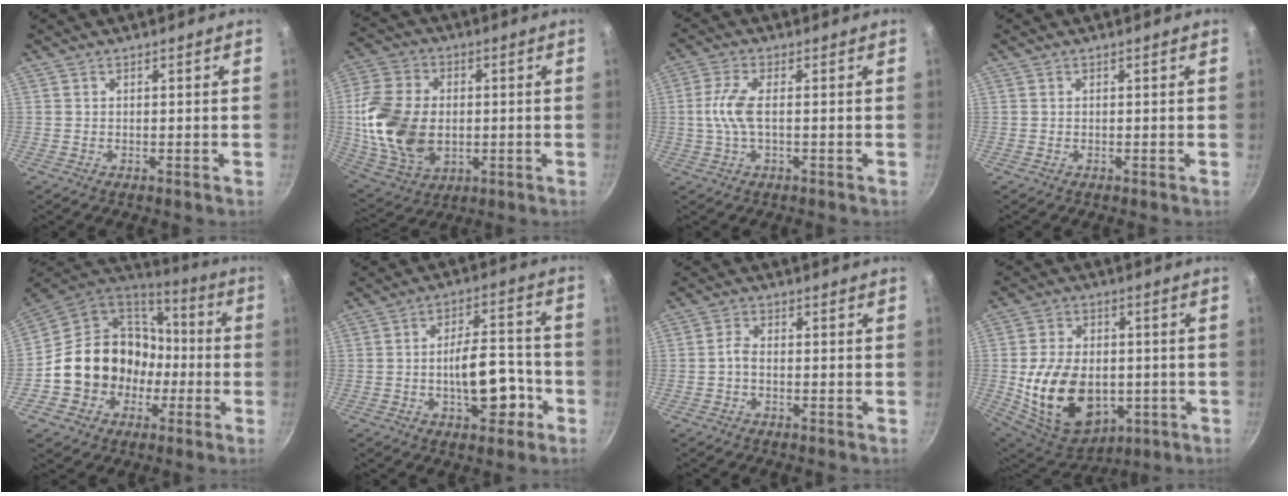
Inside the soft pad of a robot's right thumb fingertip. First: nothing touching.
{"total": 18.0, "force": [-0.6, 12.7, 12.7], "torque": [-0.240, 0.006, -0.001]}
{"total": 5.8, "force": [-0.3, 2.1, 5.4], "torque": [-0.130, 0.009, -0.010]}
{"total": 0.0}
{"total": 18.3, "force": [-3.2, 16.1, 8.2], "torque": [-0.112, 0.057, -0.040]}
{"total": 11.6, "force": [-3.8, 5.6, 9.4], "torque": [-0.107, 0.044, -0.052]}
{"total": 2.0, "force": [-0.8, 1.0, 1.5], "torque": [-0.033, 0.013, -0.021]}
{"total": 19.6, "force": [-2.7, 13.6, 13.8], "torque": [-0.228, 0.001, -0.023]}